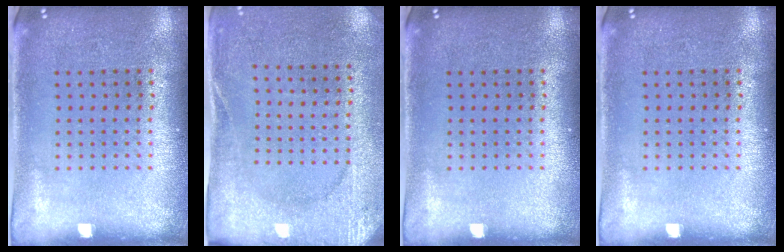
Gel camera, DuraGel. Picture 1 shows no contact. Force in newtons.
{"total": 2.6, "press": 2.4, "slide": 0.9}
{"total": 0.0}
{"total": 0.0}